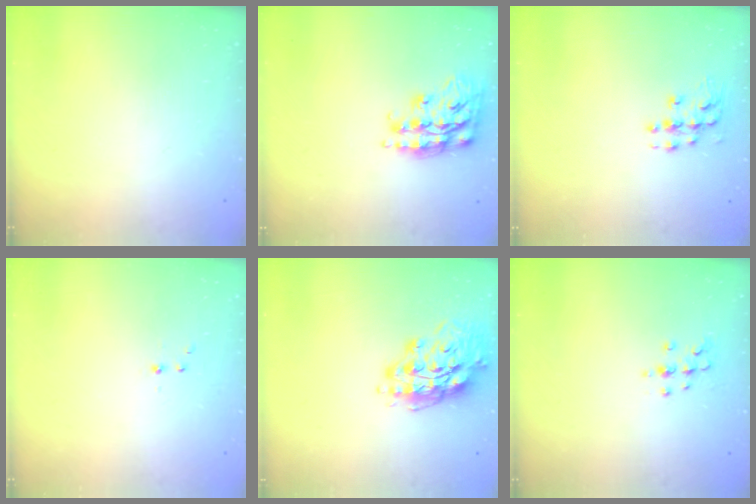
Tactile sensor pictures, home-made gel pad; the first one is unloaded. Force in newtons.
{"total": 17.9, "press": 17.8, "slide": 1.1}
{"total": 7.8, "press": 7.8, "slide": 0.4}
{"total": 2.2, "press": 1.9, "slide": 1.0}
{"total": 15.6, "press": 15.6, "slide": 1.3}
{"total": 5.4, "press": 5.2, "slide": 1.6}